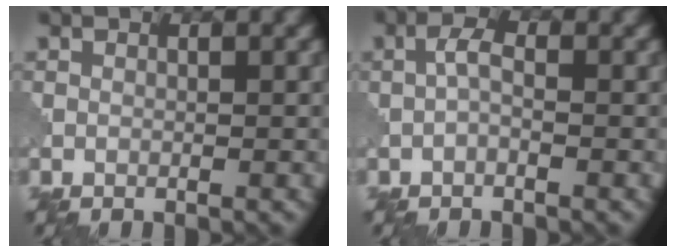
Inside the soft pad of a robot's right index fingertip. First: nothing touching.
{"total": 1.7, "force": [-0.4, 0.6, 1.5], "torque": [-0.031, 0.007, -0.013]}